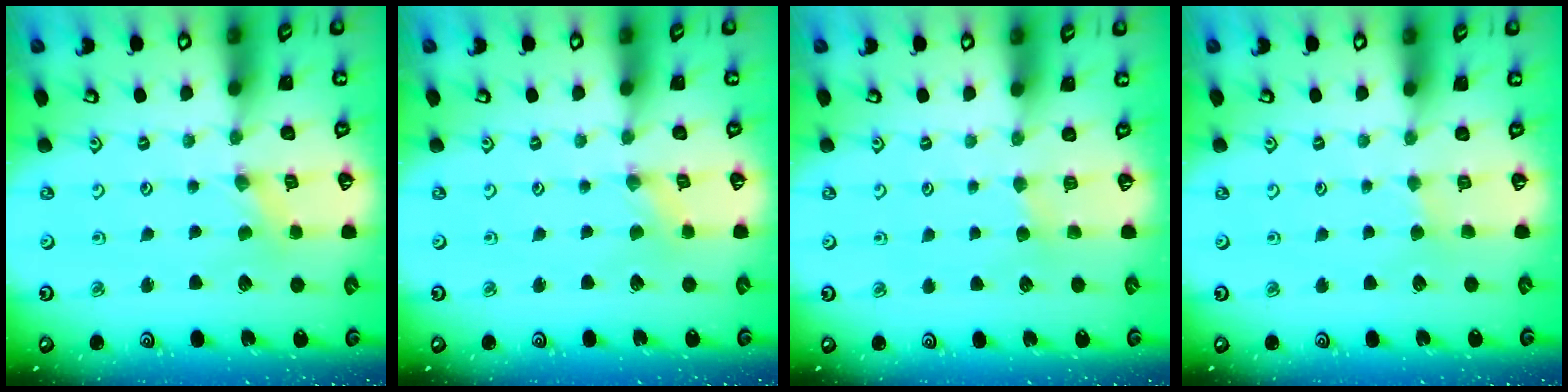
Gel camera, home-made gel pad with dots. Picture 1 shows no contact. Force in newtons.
{"total": 0.8, "press": 0.8, "slide": 0.1}
{"total": 2.5, "press": 2.5, "slide": 0.3}
{"total": 2.0, "press": 2.0, "slide": 0.4}